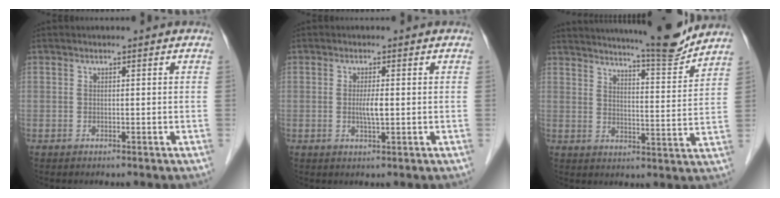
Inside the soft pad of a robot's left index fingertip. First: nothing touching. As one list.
[{"total": 2.3, "force": [-0.2, 0.2, 2.3], "torque": [-0.047, -0.003, -0.002]}, {"total": 14.1, "force": [13.1, 0.0, 5.2], "torque": [-0.083, -0.025, 0.177]}]